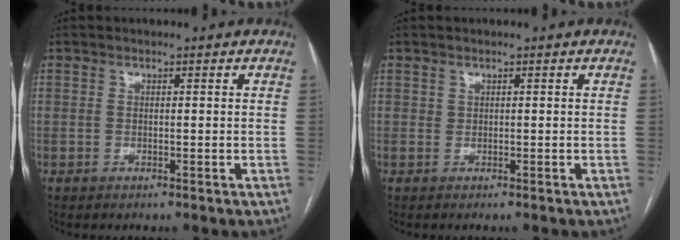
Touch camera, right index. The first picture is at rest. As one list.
[{"total": 0.0}]